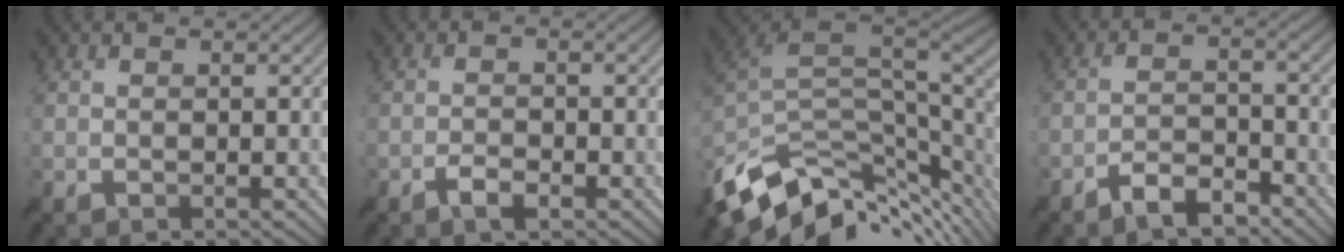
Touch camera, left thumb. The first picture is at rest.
{"total": 2.3, "force": [-1.6, 0.7, 1.5], "torque": [-0.026, 0.000, -0.031]}
{"total": 12.3, "force": [-5.2, 6.2, 9.2], "torque": [-0.203, -0.031, -0.080]}
{"total": 4.5, "force": [-3.7, 1.3, 2.2], "torque": [-0.039, 0.002, -0.072]}